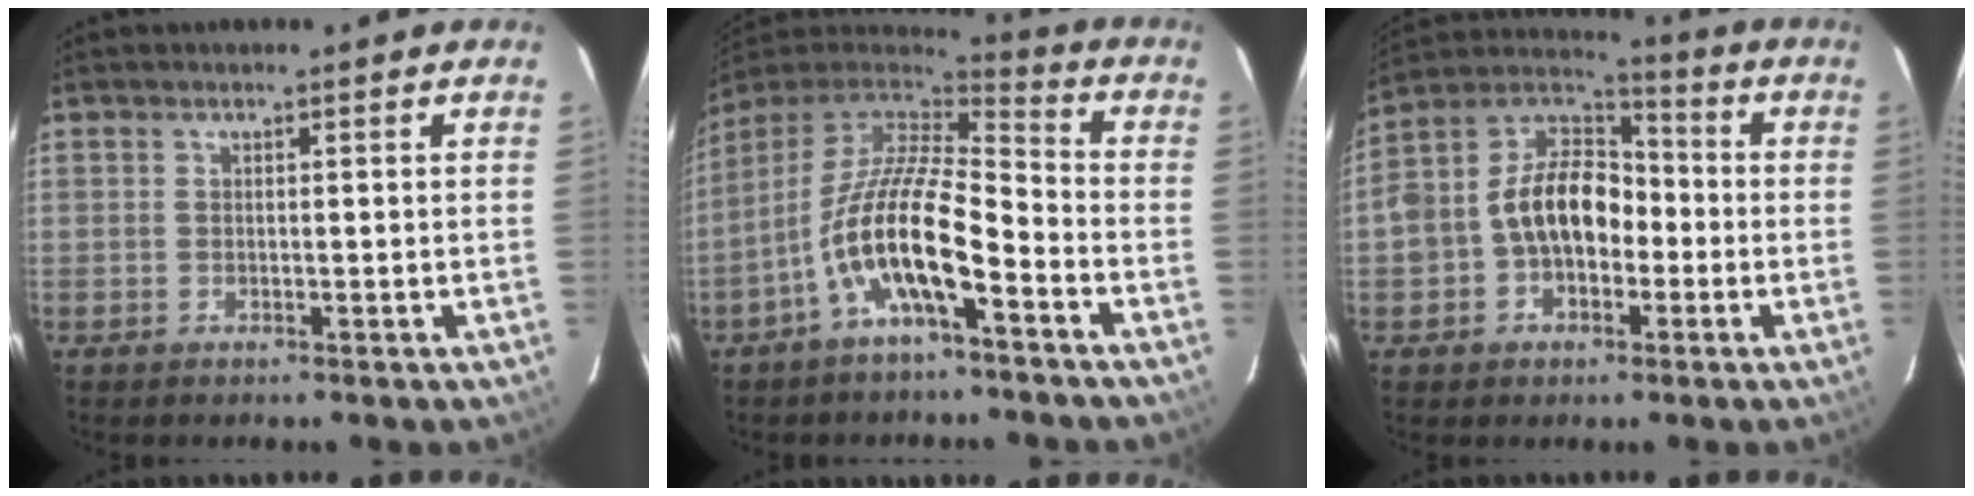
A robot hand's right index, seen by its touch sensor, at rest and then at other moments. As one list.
[{"total": 15.2, "force": [-6.9, 4.4, 12.8], "torque": [-0.245, -0.009, -0.135]}, {"total": 13.9, "force": [-2.4, 9.9, 9.5], "torque": [-0.189, 0.035, -0.041]}]